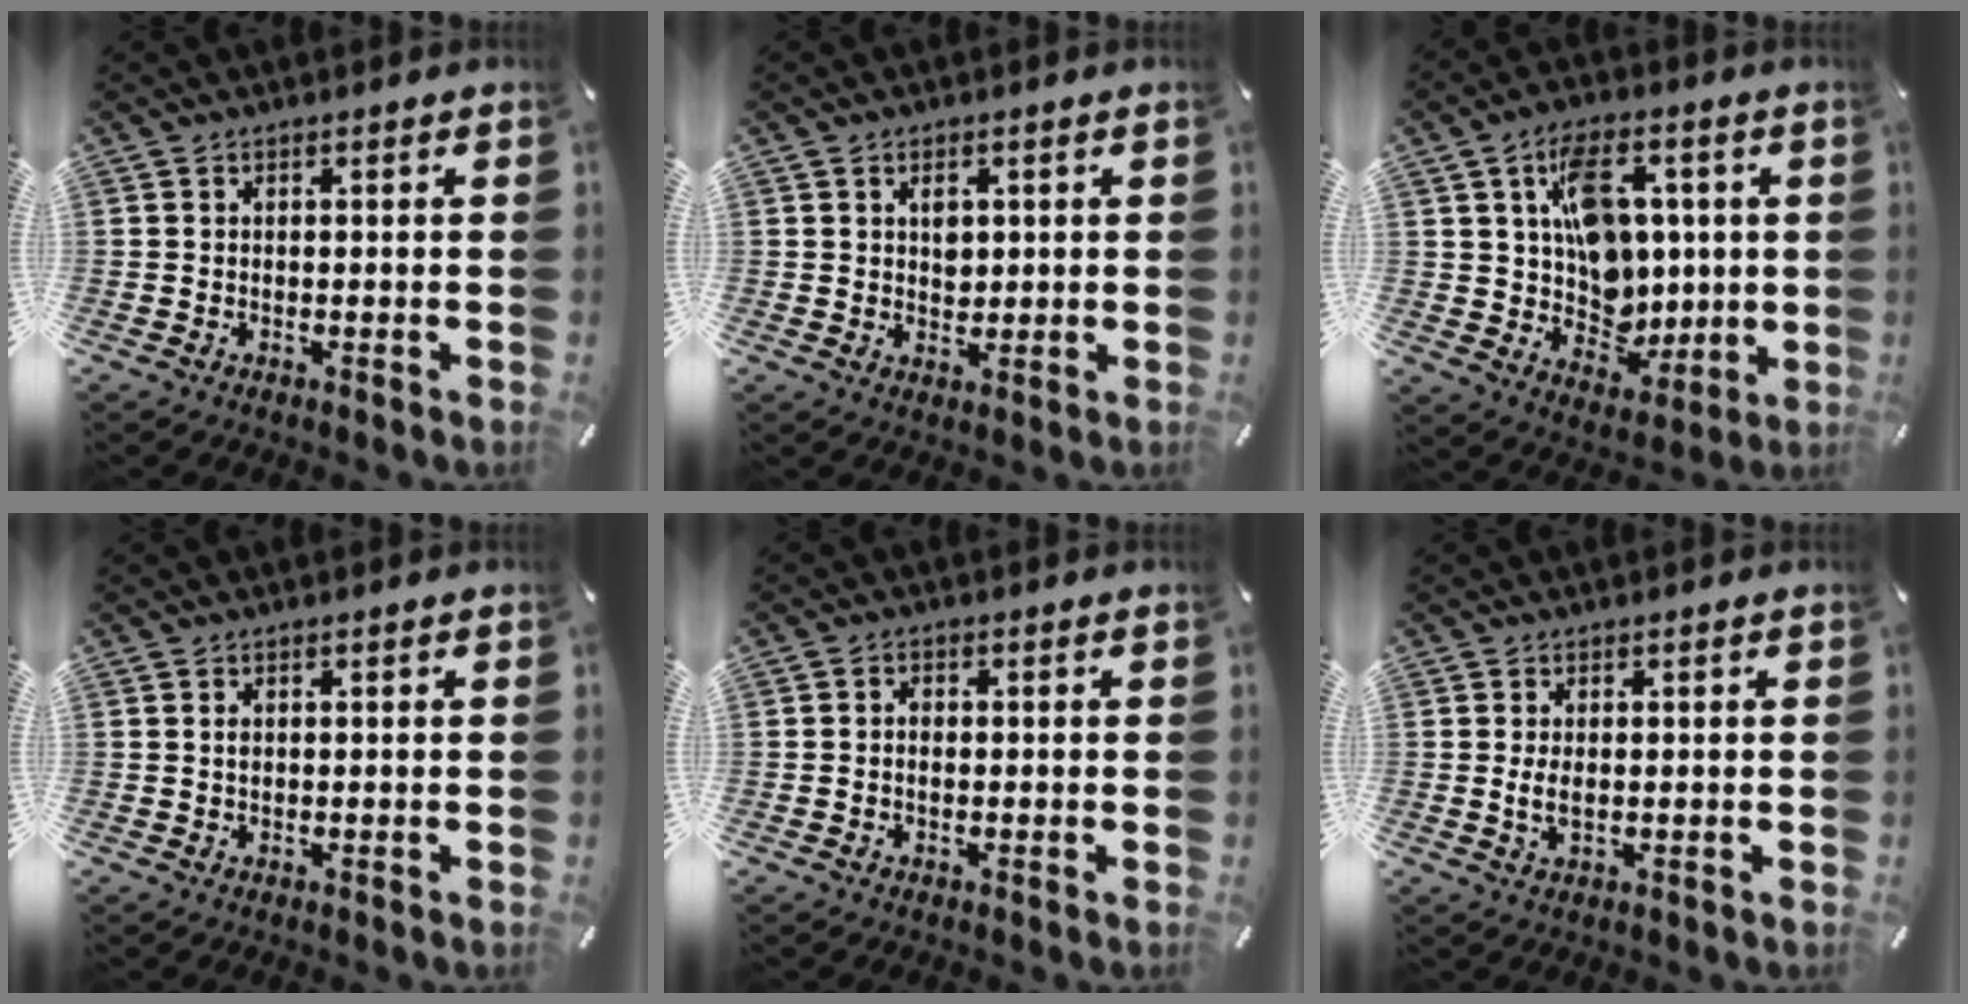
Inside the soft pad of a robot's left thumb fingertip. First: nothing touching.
{"total": 3.2, "force": [0.8, 2.5, 1.8], "torque": [-0.016, -0.004, 0.008]}
{"total": 14.1, "force": [4.2, 11.1, 7.6], "torque": [-0.118, -0.011, 0.089]}
{"total": 0.9, "force": [0.2, 0.5, 0.7], "torque": [-0.015, 0.001, 0.002]}
{"total": 1.5, "force": [-0.2, 1.0, 1.0], "torque": [-0.021, 0.004, -0.006]}
{"total": 3.0, "force": [0.0, 1.4, 2.7], "torque": [-0.066, -0.003, -0.005]}